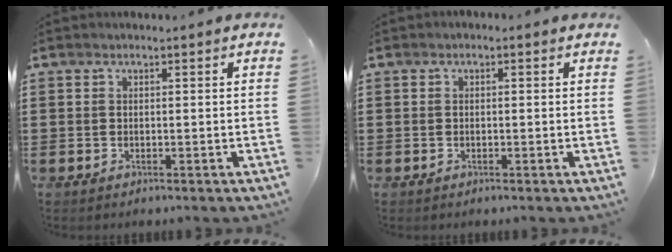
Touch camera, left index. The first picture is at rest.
{"total": 0.6, "force": [-0.5, 0.4, 0.1], "torque": [-0.003, 0.000, -0.010]}